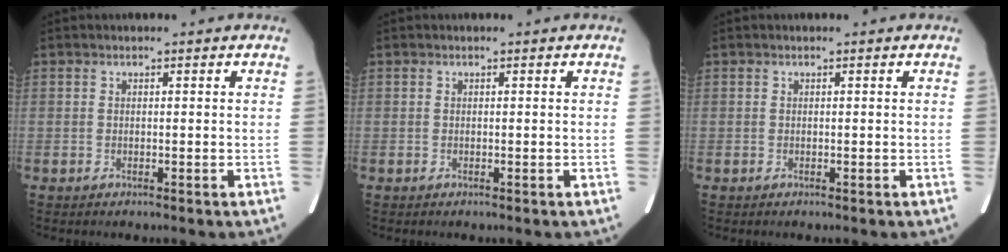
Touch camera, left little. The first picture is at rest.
{"total": 0.0}
{"total": 0.0}